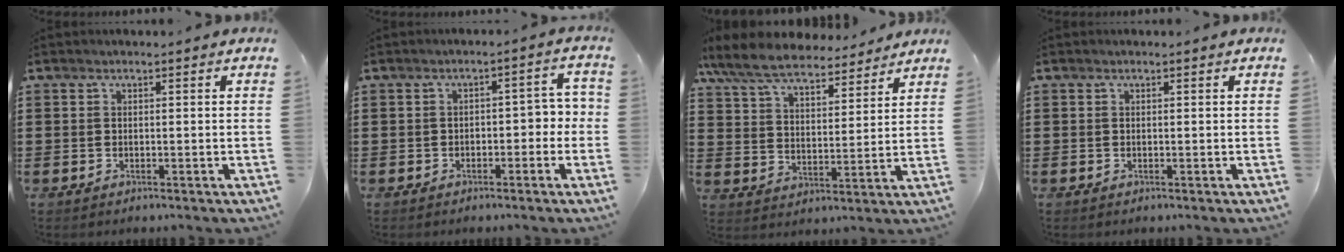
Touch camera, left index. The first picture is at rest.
{"total": 2.8, "force": [-1.2, 1.5, 2.0], "torque": [-0.040, 0.007, -0.029]}
{"total": 8.3, "force": [7.5, 1.6, 3.1], "torque": [-0.092, -0.036, 0.136]}
{"total": 0.0}